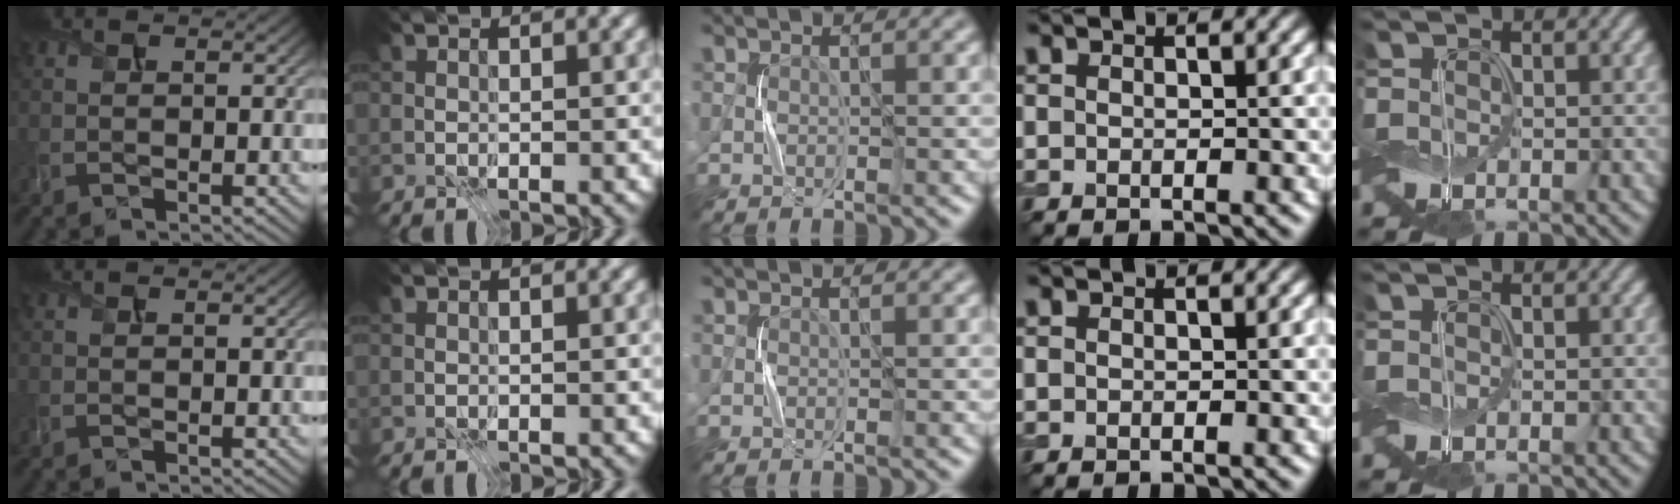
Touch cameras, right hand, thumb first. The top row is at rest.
{}